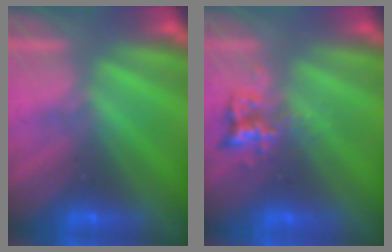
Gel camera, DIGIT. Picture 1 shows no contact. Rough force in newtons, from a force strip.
{"total": 2.4}